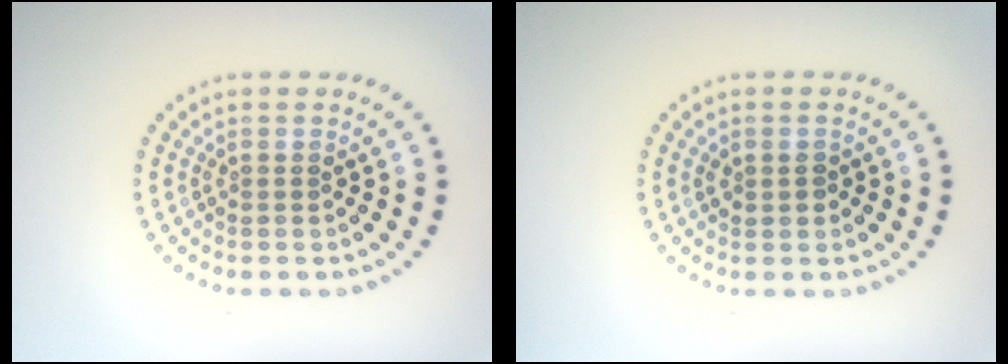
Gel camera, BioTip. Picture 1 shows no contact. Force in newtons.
{"total": 1.3, "press": 1.3, "slide": 0.2}